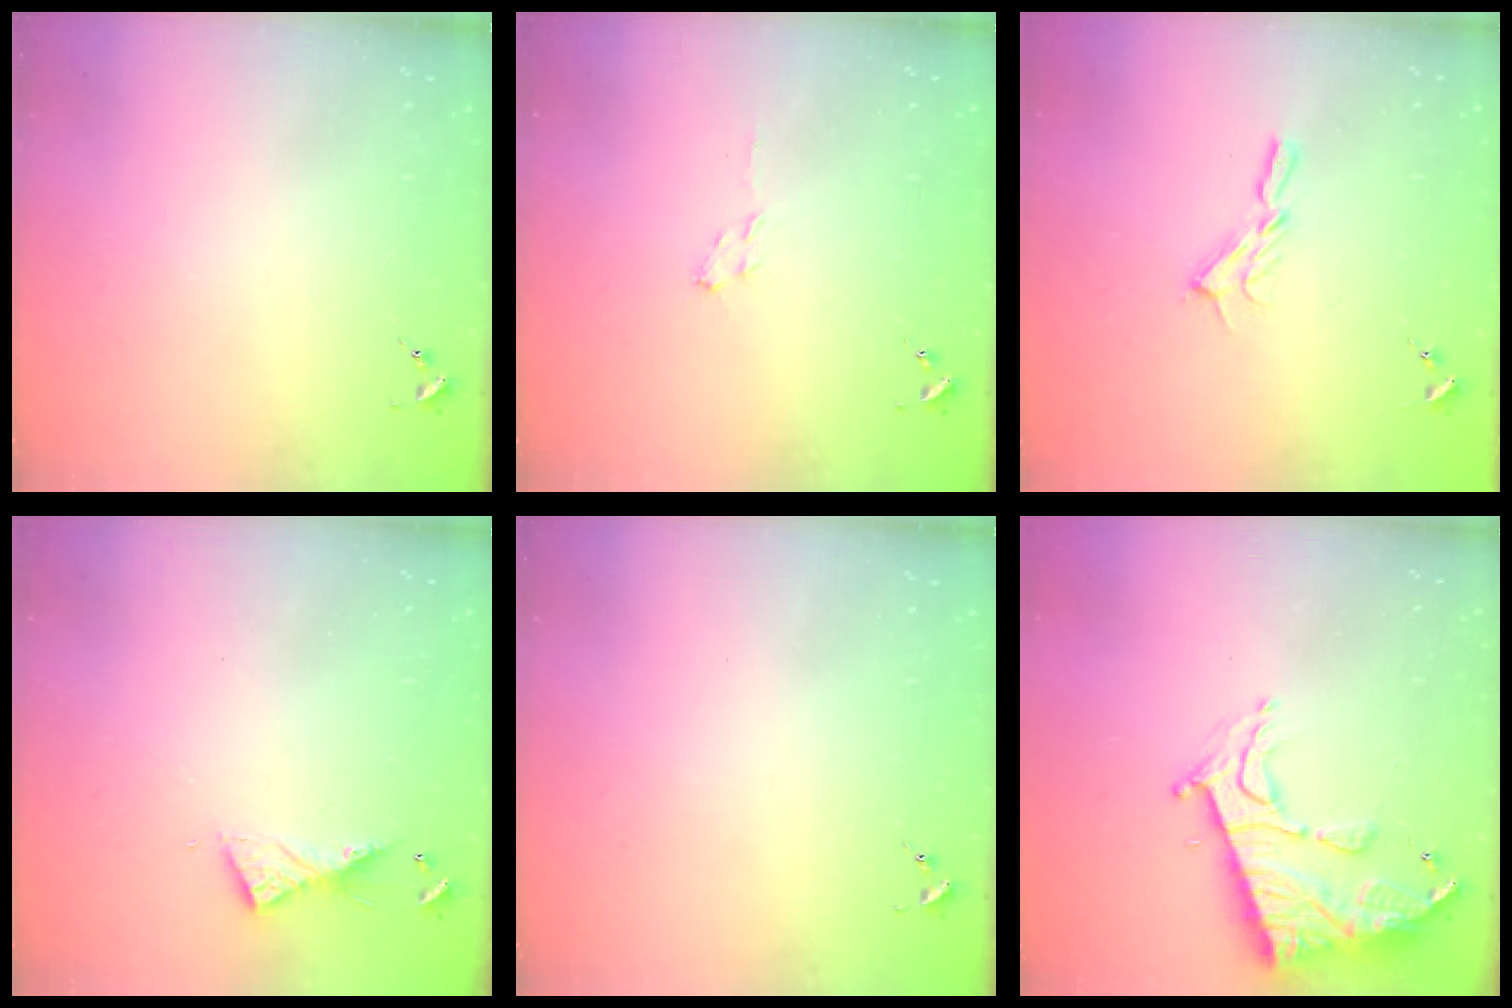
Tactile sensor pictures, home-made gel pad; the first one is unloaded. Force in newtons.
{"total": 3.8, "press": 3.7, "slide": 0.5}
{"total": 5.9, "press": 5.9, "slide": 0.3}
{"total": 6.4, "press": 6.4, "slide": 0.6}
{"total": 0.0}
{"total": 14.4, "press": 14.3, "slide": 1.6}